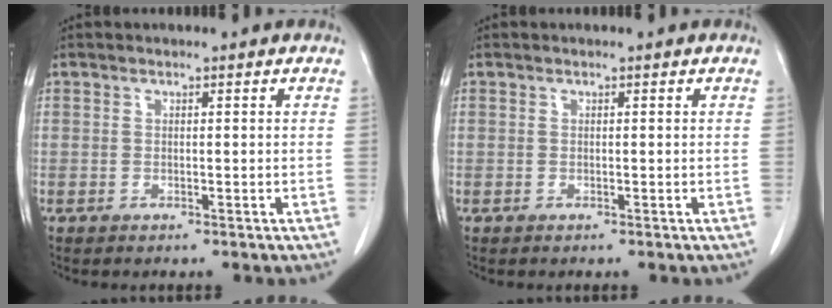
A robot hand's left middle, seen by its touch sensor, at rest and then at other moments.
{"total": 0.0}